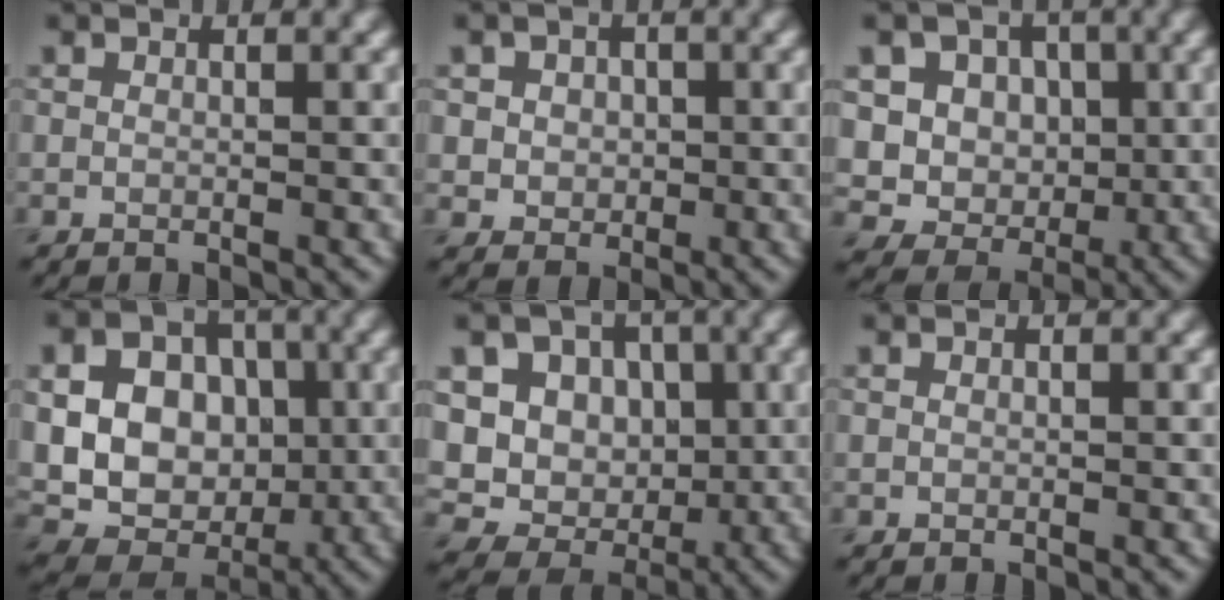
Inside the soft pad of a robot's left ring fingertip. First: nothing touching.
{"total": 3.0, "force": [0.6, 2.6, 1.4], "torque": [-0.019, 0.006, 0.003]}
{"total": 8.7, "force": [1.5, 7.7, 3.8], "torque": [-0.063, 0.020, 0.013]}
{"total": 15.1, "force": [1.7, 12.7, 8.0], "torque": [-0.164, 0.026, 0.020]}
{"total": 13.6, "force": [1.7, 12.0, 6.1], "torque": [-0.131, 0.034, 0.014]}
{"total": 0.0}